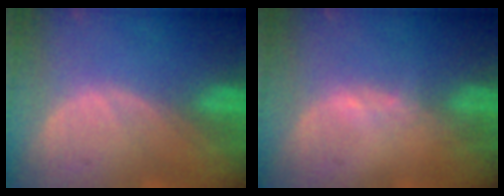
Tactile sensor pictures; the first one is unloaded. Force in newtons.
{"total": 0.7, "press": 0.7, "slide": 0.2}